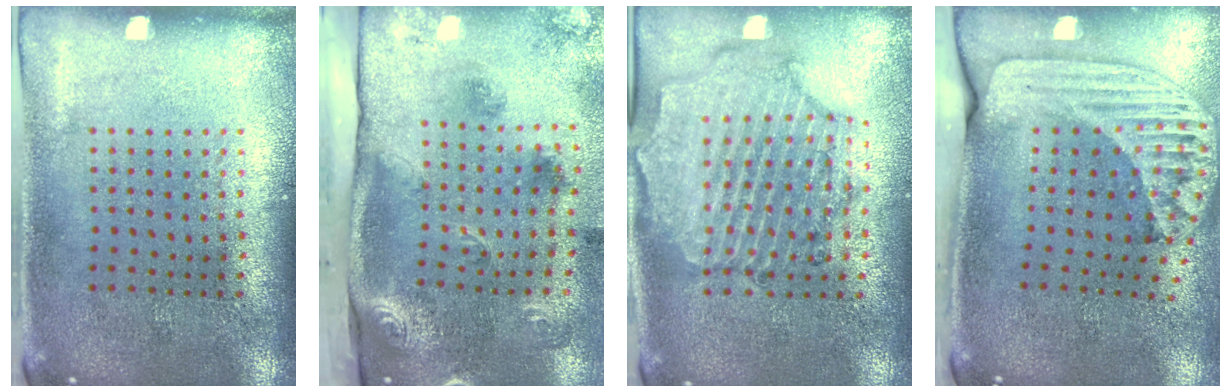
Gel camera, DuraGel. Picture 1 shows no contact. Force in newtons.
{"total": 3.2, "press": 2.1, "slide": 2.5}
{"total": 1.6, "press": 1.6, "slide": 0.3}
{"total": 2.4, "press": 1.7, "slide": 1.7}